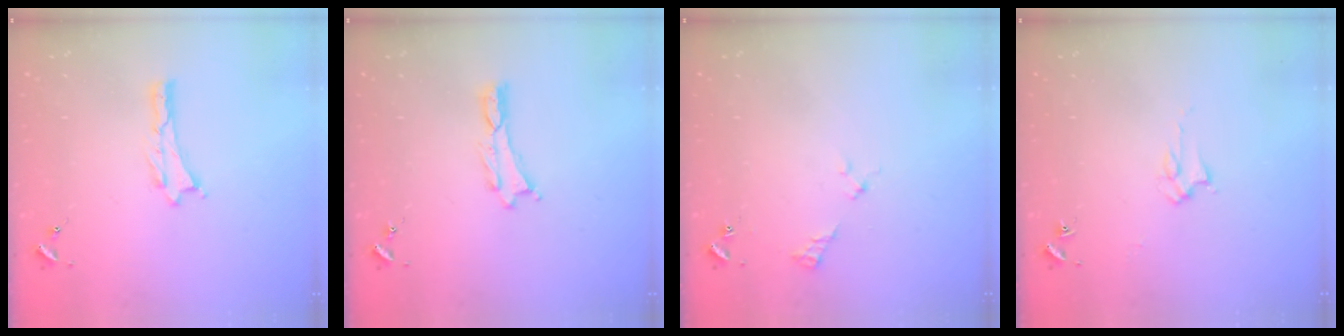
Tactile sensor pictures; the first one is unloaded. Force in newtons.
{"total": 0.0}
{"total": 2.5, "press": 2.5, "slide": 0.3}
{"total": 2.8, "press": 2.8, "slide": 0.4}